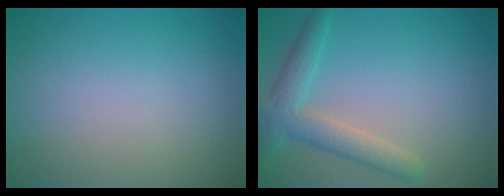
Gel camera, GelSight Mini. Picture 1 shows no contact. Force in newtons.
{"total": 3.8, "press": 3.8, "slide": 0.2}